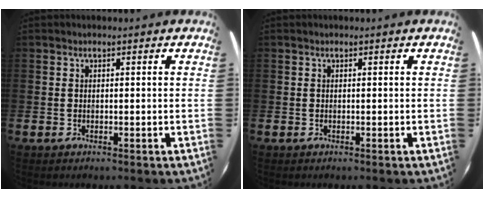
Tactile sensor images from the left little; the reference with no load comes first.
{"total": 0.0}